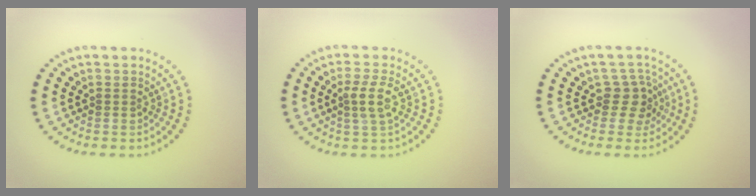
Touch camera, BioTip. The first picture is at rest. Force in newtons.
{"total": 2.5, "press": 2.2, "slide": 1.1}
{"total": 2.7, "press": 2.1, "slide": 1.6}